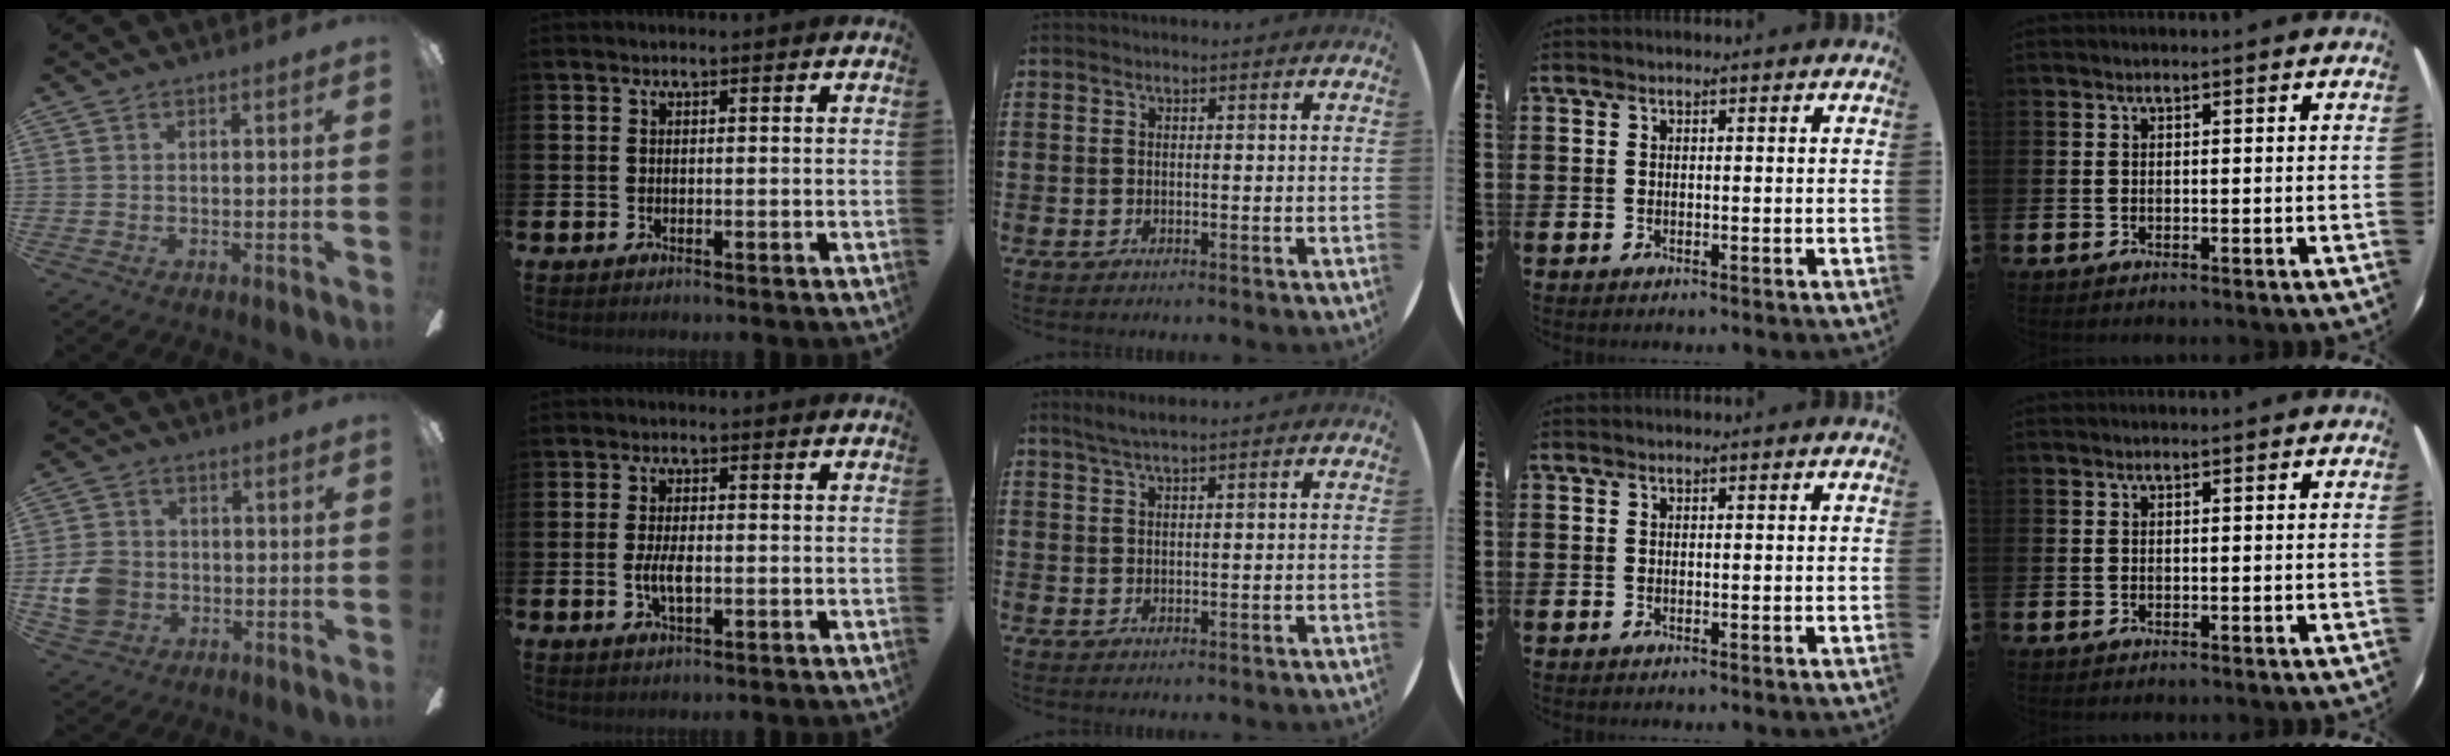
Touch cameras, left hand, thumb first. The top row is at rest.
{"thumb": {"total": 8.3, "force": [-1.3, 7.2, 3.9], "torque": [-0.082, 0.016, -0.022]}, "index": {"total": 3.4, "force": [-0.4, 1.5, 3.0], "torque": [-0.054, 0.003, -0.008]}, "middle": {"total": 1.9, "force": [1.6, 0.0, 1.1], "torque": [-0.021, 0.003, 0.028]}}